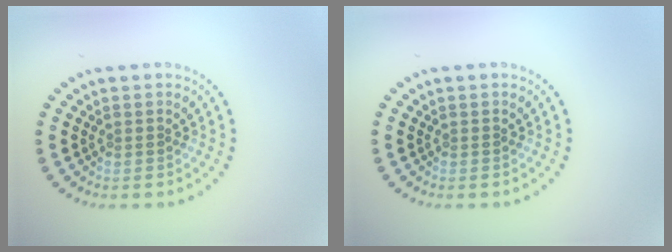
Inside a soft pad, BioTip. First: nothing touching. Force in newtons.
{"total": 0.0}